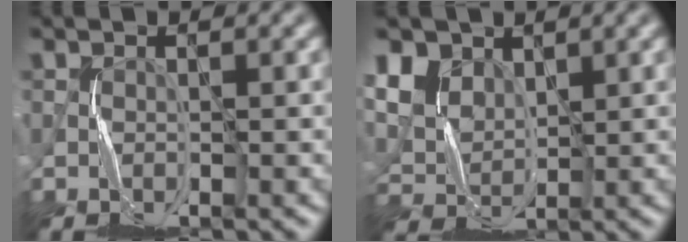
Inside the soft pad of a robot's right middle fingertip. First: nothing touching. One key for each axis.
{"total": 6.7, "fx": 3.8, "fy": 4.3, "fz": 3.5, "tx": -0.115, "ty": 0.009, "tz": 0.080}